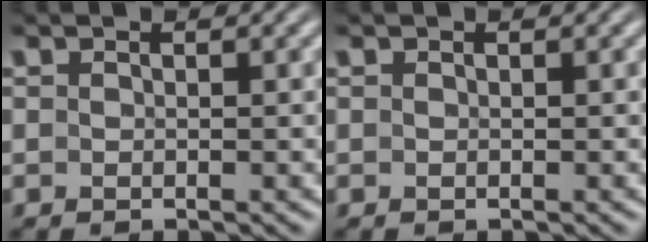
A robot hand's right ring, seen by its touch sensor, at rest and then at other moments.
{"total": 0.0}